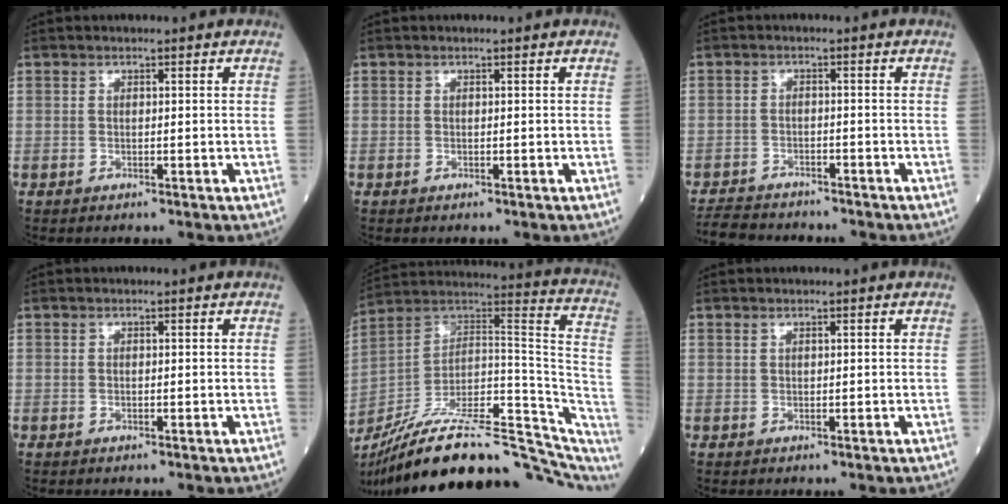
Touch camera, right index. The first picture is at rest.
{"total": 0.0}
{"total": 6.0, "force": [-5.7, 1.7, 0.9], "torque": [-0.013, -0.012, -0.095]}
{"total": 0.0}
{"total": 32.3, "force": [-24.4, 9.0, 19.1], "torque": [-0.256, 0.014, -0.363]}
{"total": 0.0}